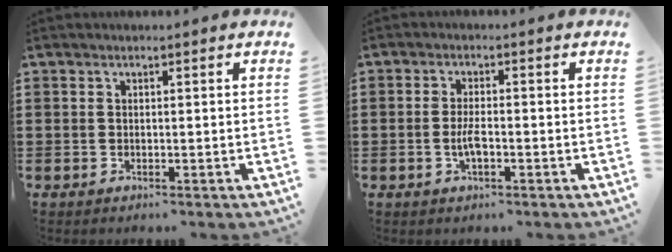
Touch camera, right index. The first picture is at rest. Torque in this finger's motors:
{"motor_torque": [2.14, 0.00, 0.09, 0.06]}